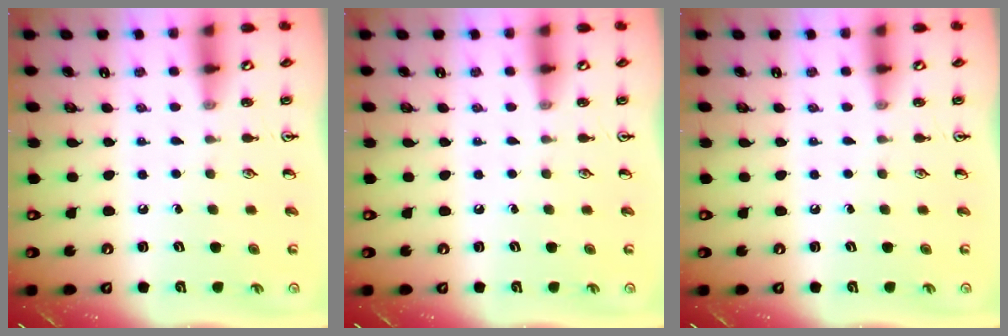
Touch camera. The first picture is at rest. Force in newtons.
{"total": 0.0}
{"total": 0.0}